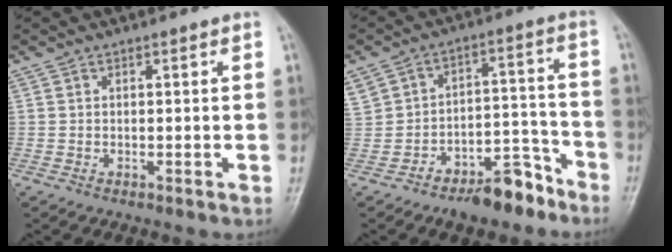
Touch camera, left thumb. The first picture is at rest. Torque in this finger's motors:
{"motor_torque": [0.46, 1.34, 0.04, 0.19, 0.00]}